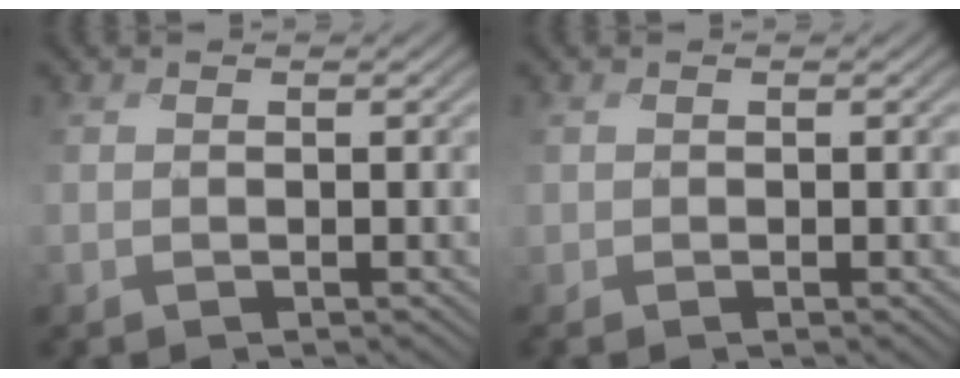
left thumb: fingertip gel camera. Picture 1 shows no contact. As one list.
[{"total": 0.0}]